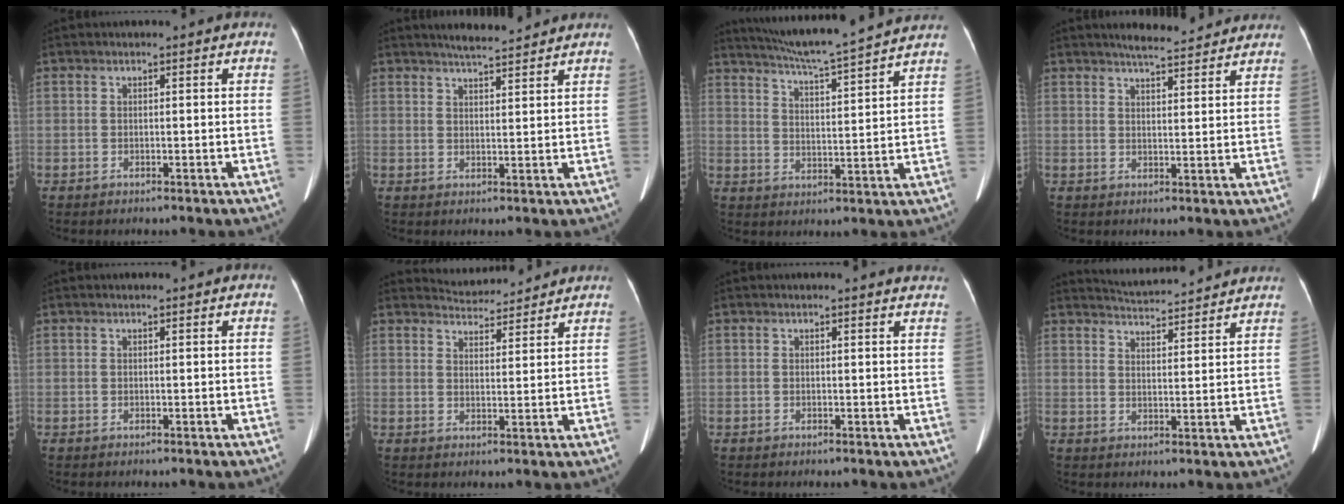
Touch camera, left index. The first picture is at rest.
{"total": 5.6, "force": [5.2, 0.2, 2.0], "torque": [-0.039, 0.010, 0.080]}
{"total": 15.5, "force": [14.0, -1.1, 6.4], "torque": [-0.116, -0.003, 0.201]}
{"total": 8.0, "force": [7.4, 1.1, 2.9], "torque": [-0.046, 0.013, 0.096]}
{"total": 0.5, "force": [0.5, 0.0, 0.1], "torque": [-0.009, 0.003, 0.009]}
{"total": 6.6, "force": [6.5, 1.0, 0.3], "torque": [-0.010, 0.015, 0.091]}
{"total": 5.0, "force": [4.8, 0.4, 1.0], "torque": [-0.008, -0.001, 0.031]}
{"total": 10.5, "force": [10.2, 0.8, 2.4], "torque": [-0.047, 0.019, 0.140]}